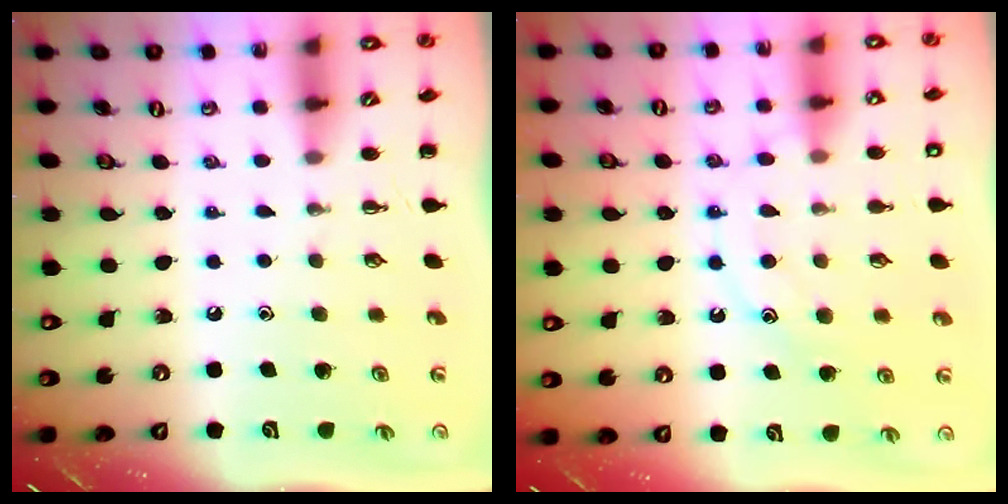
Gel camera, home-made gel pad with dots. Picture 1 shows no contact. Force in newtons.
{"total": 13.5, "press": 13.4, "slide": 0.8}